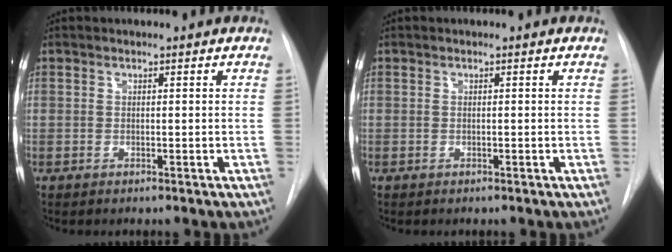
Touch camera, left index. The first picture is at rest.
{"total": 0.0}